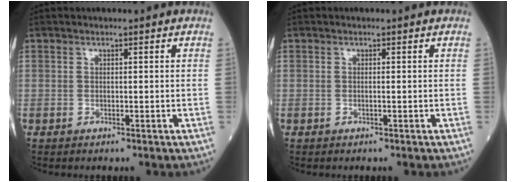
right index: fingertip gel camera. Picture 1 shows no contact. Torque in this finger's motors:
{"motor_torque": [0.16, 0.05, 0.04, 0.01]}